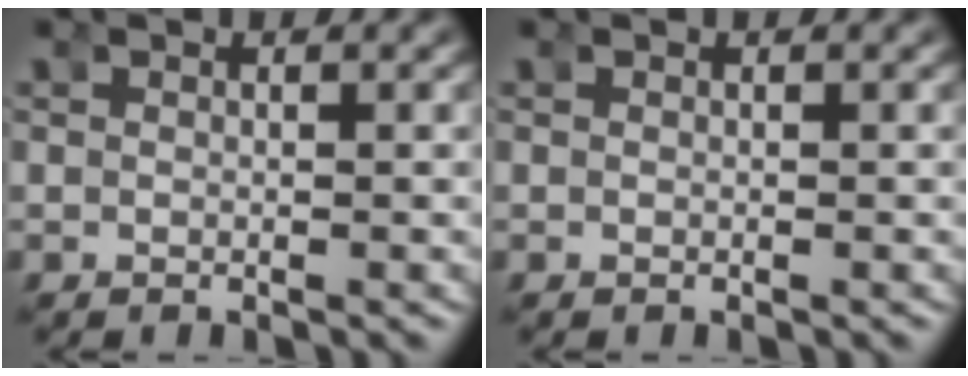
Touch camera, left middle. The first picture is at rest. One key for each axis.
{"total": 0.0}